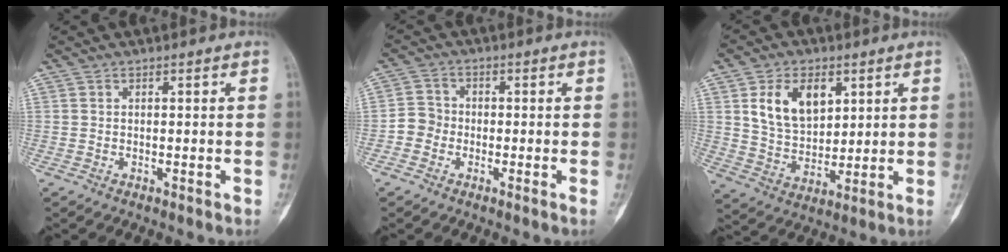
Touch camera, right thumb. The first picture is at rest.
{"total": 3.4, "force": [-1.4, 2.8, 1.3], "torque": [-0.010, 0.008, -0.041]}
{"total": 11.7, "force": [4.4, 7.5, 7.9], "torque": [-0.114, -0.018, 0.089]}